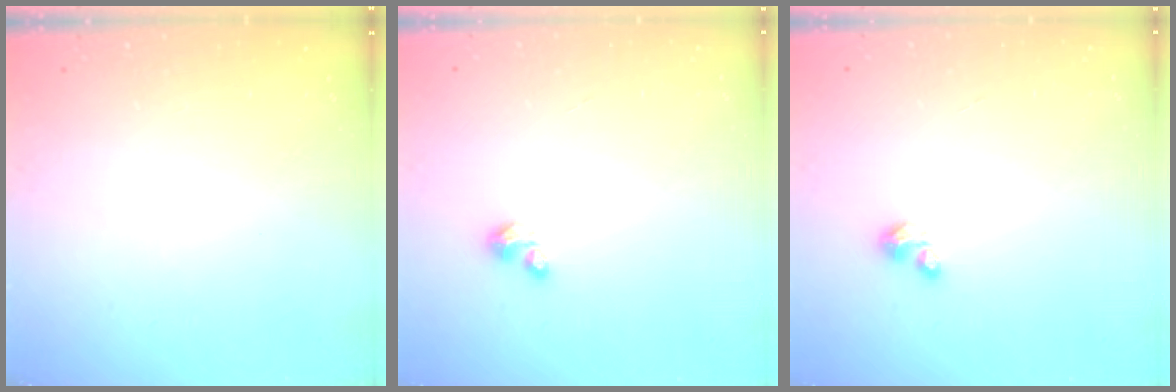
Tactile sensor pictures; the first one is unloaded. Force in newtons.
{"total": 2.5, "press": 2.5, "slide": 0.3}
{"total": 2.5, "press": 2.5, "slide": 0.3}